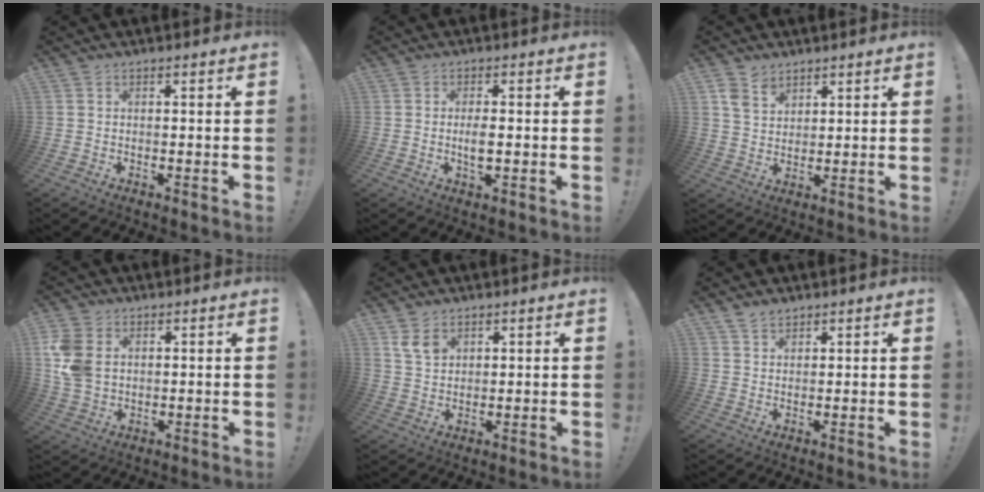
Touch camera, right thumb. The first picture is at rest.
{"total": 3.7, "force": [-0.4, 1.3, 3.4], "torque": [-0.063, -0.002, -0.010]}
{"total": 6.0, "force": [4.3, 3.6, 1.9], "torque": [-0.034, -0.020, 0.084]}
{"total": 9.8, "force": [2.5, 7.2, 6.1], "torque": [-0.132, 0.001, 0.052]}
{"total": 5.2, "force": [3.2, 3.3, 2.4], "torque": [-0.038, -0.014, 0.060]}
{"total": 3.2, "force": [2.7, 1.5, 1.0], "torque": [-0.009, -0.018, 0.048]}